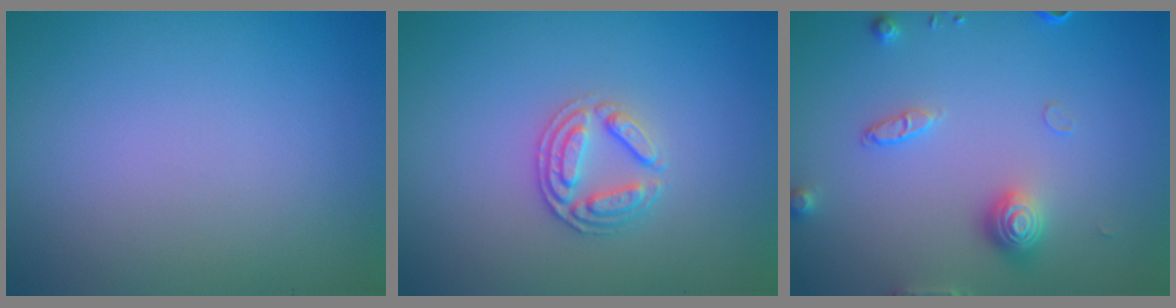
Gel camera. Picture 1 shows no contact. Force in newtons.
{"total": 2.7, "press": 2.5, "slide": 0.8}
{"total": 3.0, "press": 2.8, "slide": 1.1}